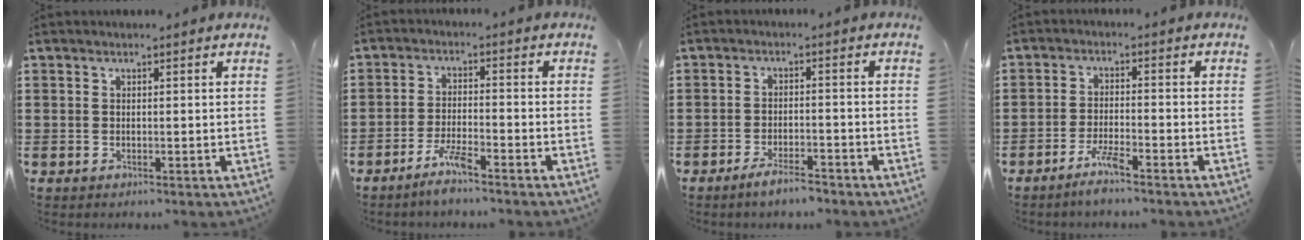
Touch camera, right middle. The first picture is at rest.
{"total": 4.1, "force": [-3.2, 0.4, 2.5], "torque": [-0.057, 0.002, -0.063]}
{"total": 3.6, "force": [-3.0, 0.5, 1.9], "torque": [-0.038, 0.002, -0.058]}
{"total": 3.6, "force": [-2.7, 0.3, 2.3], "torque": [-0.055, 0.001, -0.055]}